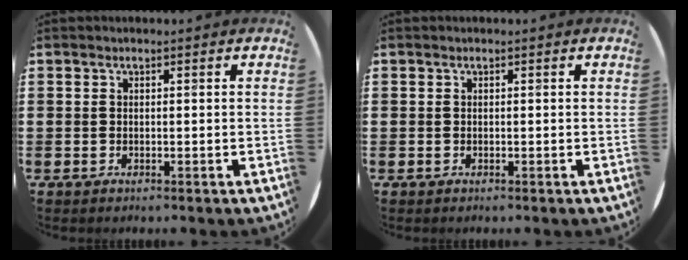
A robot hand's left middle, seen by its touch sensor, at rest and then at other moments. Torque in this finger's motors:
{"motor_torque": [0.18, -0.20, 0.00, 0.00]}